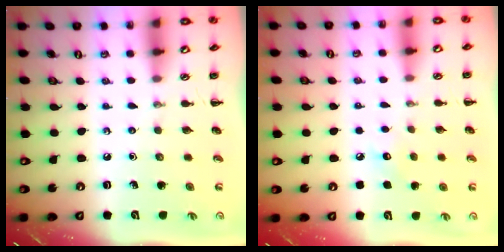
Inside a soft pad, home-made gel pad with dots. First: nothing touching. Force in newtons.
{"total": 5.0, "press": 4.8, "slide": 1.4}